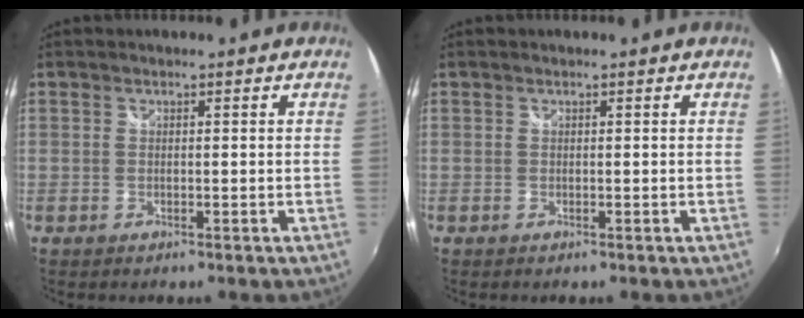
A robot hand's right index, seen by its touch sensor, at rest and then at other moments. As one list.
[{"total": 0.0}]